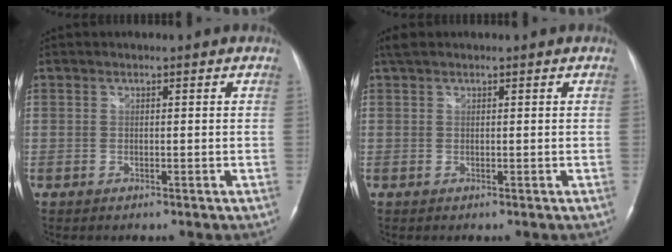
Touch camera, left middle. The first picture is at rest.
{"total": 1.5, "force": [1.2, 0.5, 0.8], "torque": [-0.020, 0.017, 0.024]}